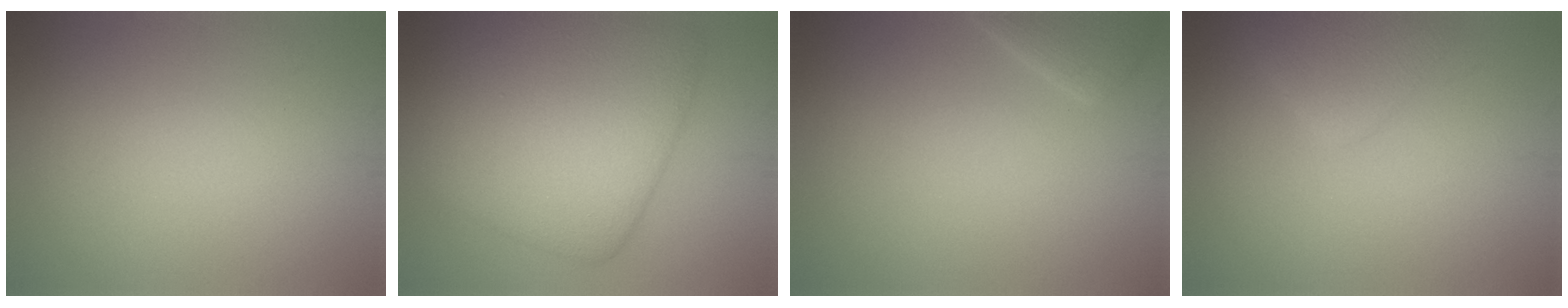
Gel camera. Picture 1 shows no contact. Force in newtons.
{"total": 10.6, "press": 10.6, "slide": 0.2}
{"total": 1.6, "press": 1.6, "slide": 0.2}
{"total": 2.3, "press": 2.3, "slide": 0.2}